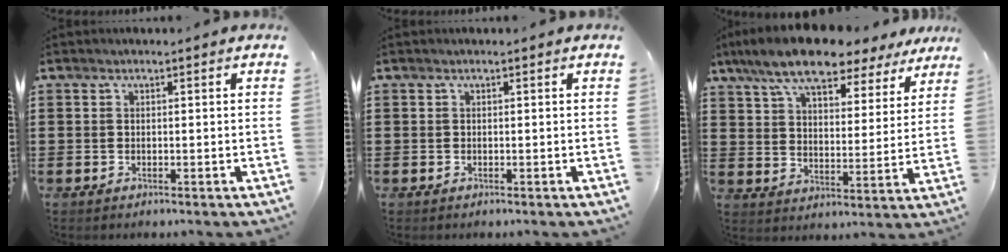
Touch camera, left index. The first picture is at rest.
{"total": 0.0}
{"total": 10.2, "force": [8.8, 2.0, 4.9], "torque": [-0.122, -0.032, 0.156]}